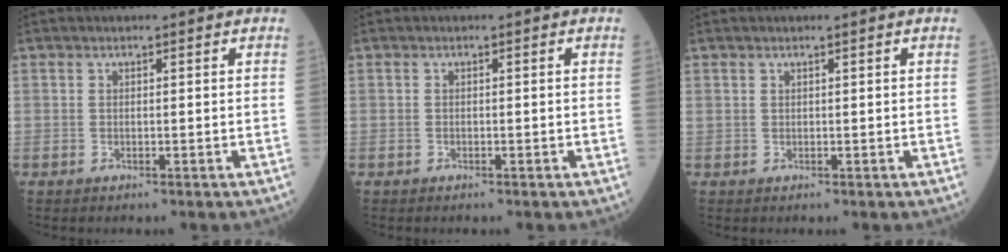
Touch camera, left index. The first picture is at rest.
{"total": 0.0}
{"total": 0.0}